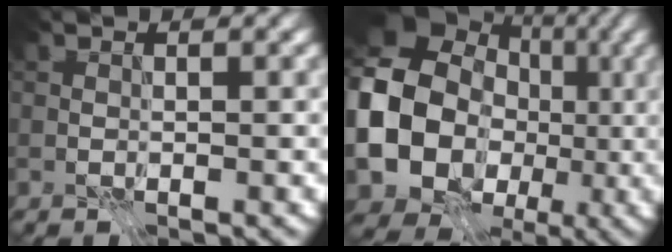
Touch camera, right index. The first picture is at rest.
{"total": 14.7, "force": [-0.8, 12.5, 7.7], "torque": [-0.173, -0.004, -0.018]}